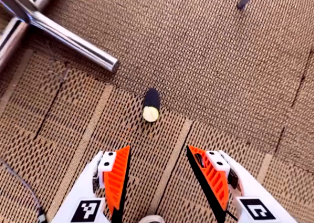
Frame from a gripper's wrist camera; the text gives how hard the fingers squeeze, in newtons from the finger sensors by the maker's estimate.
{"total": 0.0}